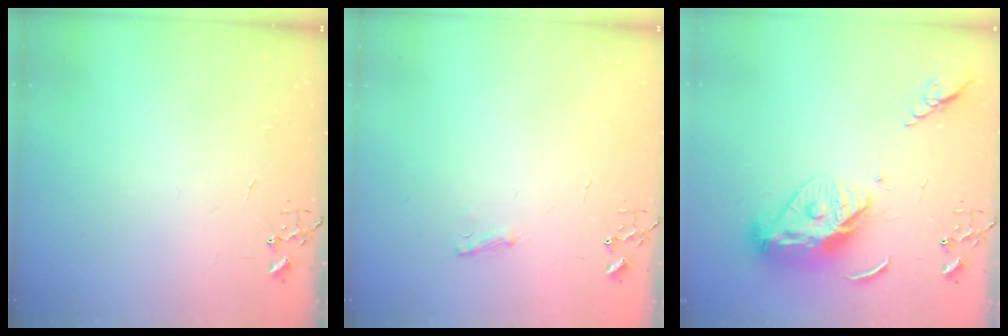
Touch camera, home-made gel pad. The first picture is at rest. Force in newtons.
{"total": 5.5, "press": 5.5, "slide": 0.7}
{"total": 12.7, "press": 12.7, "slide": 0.9}